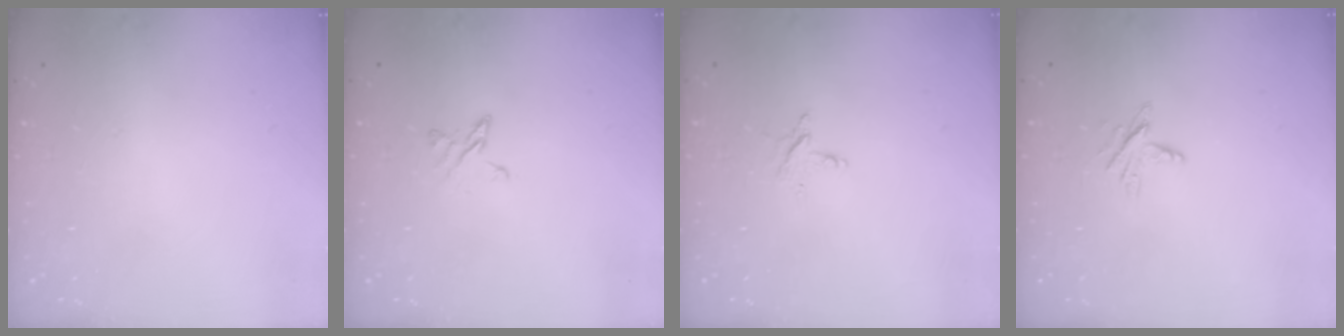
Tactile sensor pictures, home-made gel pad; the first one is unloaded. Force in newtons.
{"total": 3.8, "press": 3.8, "slide": 0.3}
{"total": 2.4, "press": 2.4, "slide": 0.2}
{"total": 3.8, "press": 3.8, "slide": 0.5}